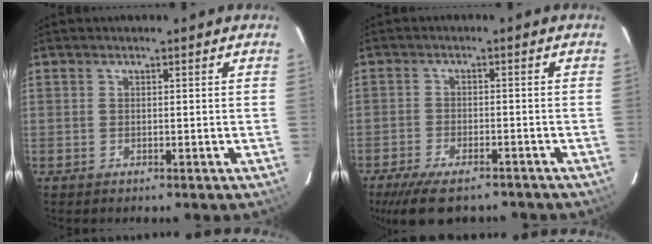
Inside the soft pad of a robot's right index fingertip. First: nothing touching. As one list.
[{"total": 10.4, "force": [-8.1, 3.8, 5.4], "torque": [-0.124, -0.020, -0.133]}]